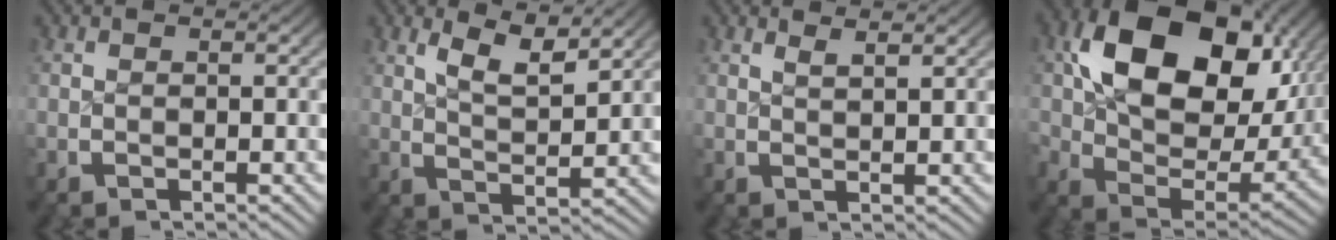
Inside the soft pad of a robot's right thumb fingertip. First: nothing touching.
{"total": 4.5, "force": [2.9, 1.3, 3.2], "torque": [-0.055, -0.003, 0.056]}
{"total": 1.8, "force": [1.6, -0.1, 0.8], "torque": [-0.011, 0.000, 0.034]}
{"total": 18.4, "force": [4.7, 11.6, 13.4], "torque": [-0.243, -0.018, 0.079]}